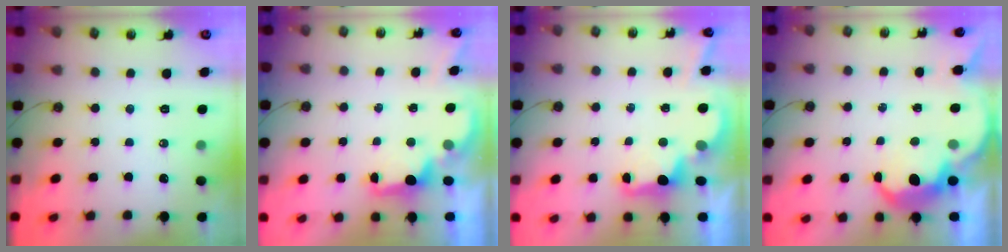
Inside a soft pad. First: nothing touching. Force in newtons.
{"total": 1.9, "press": 1.7, "slide": 0.8}
{"total": 2.5, "press": 2.4, "slide": 0.8}
{"total": 7.1, "press": 7.1, "slide": 0.5}